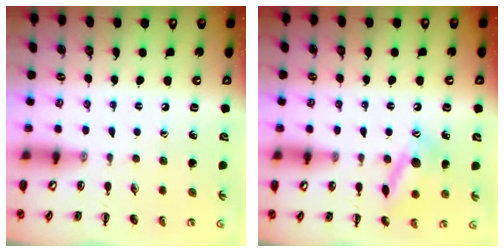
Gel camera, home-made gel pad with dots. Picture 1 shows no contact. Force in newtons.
{"total": 13.7, "press": 13.7, "slide": 1.0}